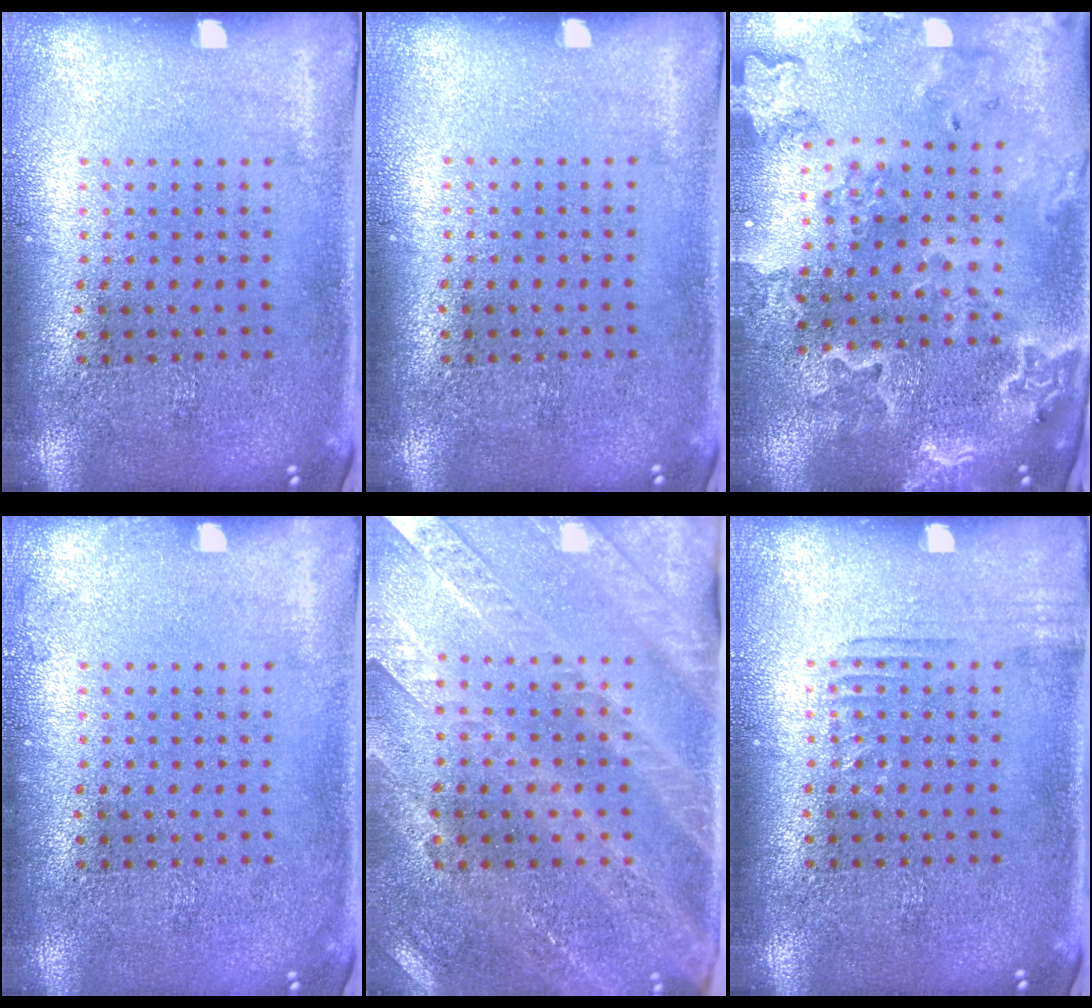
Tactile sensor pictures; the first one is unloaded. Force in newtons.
{"total": 0.0}
{"total": 2.3, "press": 2.2, "slide": 0.5}
{"total": 0.6, "press": 0.5, "slide": 0.1}
{"total": 2.9, "press": 2.7, "slide": 1.3}
{"total": 0.9, "press": 0.9, "slide": 0.2}